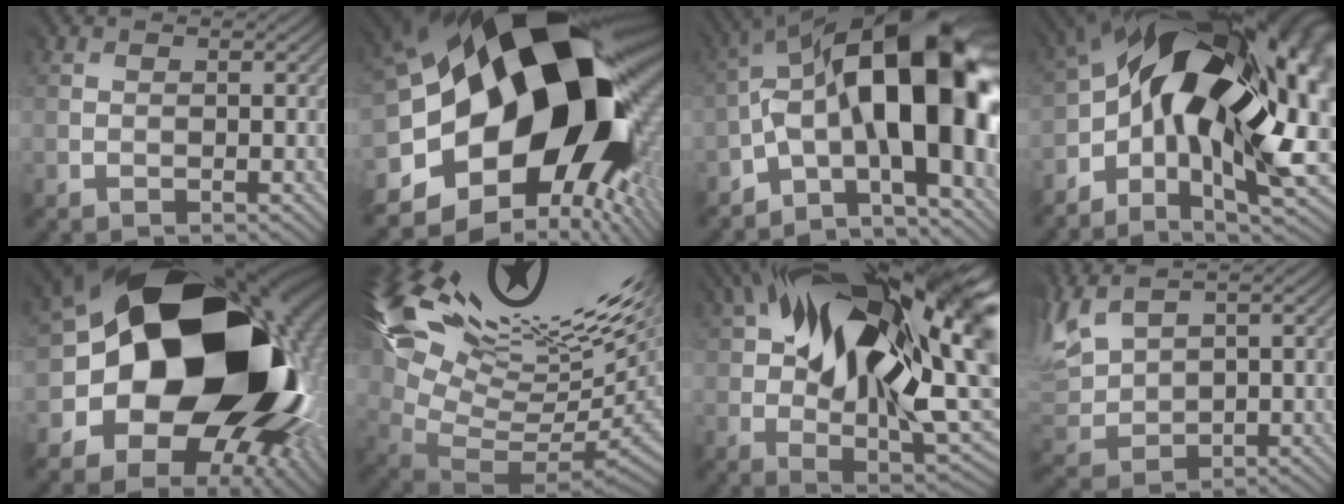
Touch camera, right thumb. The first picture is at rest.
{"total": 22.4, "force": [-0.2, 14.7, 16.9], "torque": [-0.332, -0.071, 0.011]}
{"total": 18.0, "force": [-2.1, 7.2, 16.4], "torque": [-0.241, 0.029, -0.043]}
{"total": 20.9, "force": [-0.4, 10.0, 18.4], "torque": [-0.319, -0.032, -0.001]}
{"total": 22.2, "force": [-0.4, 16.6, 14.7], "torque": [-0.268, -0.055, -0.002]}
{"total": 18.2, "force": [8.2, 6.2, 15.1], "torque": [-0.243, -0.002, 0.169]}
{"total": 22.4, "force": [6.6, 11.1, 18.4], "torque": [-0.332, 0.027, 0.113]}
{"total": 8.7, "force": [4.9, 4.8, 5.3], "torque": [-0.185, 0.021, 0.097]}